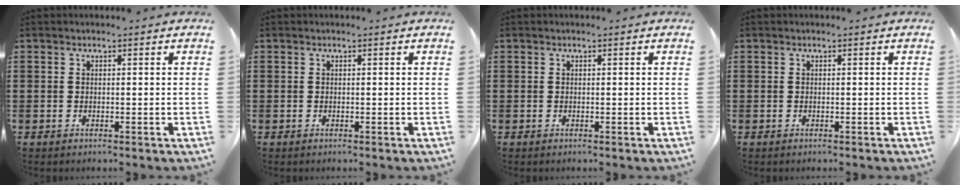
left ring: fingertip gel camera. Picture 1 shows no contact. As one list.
[{"total": 0.0}, {"total": 0.0}, {"total": 0.0}]